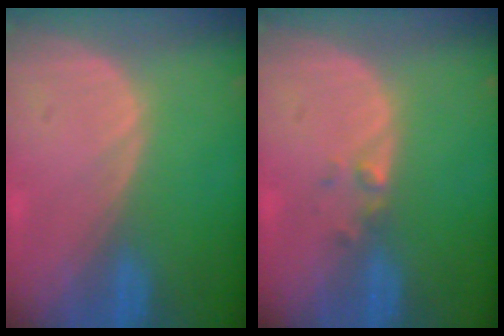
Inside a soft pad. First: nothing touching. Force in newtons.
{"total": 1.4, "press": 1.2, "slide": 0.7}